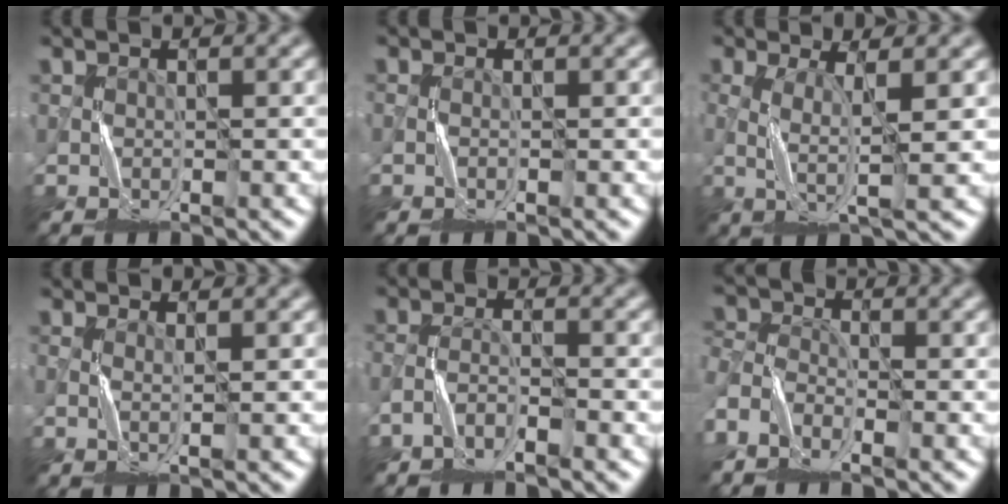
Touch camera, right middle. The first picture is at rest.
{"total": 0.6, "force": [-0.5, -0.2, -0.2], "torque": [0.006, 0.003, -0.011]}
{"total": 2.6, "force": [-0.2, 0.2, 2.6], "torque": [-0.062, 0.004, 0.001]}
{"total": 0.0}
{"total": 2.0, "force": [-2.0, 0.0, 0.3], "torque": [-0.010, 0.008, -0.044]}
{"total": 4.6, "force": [-3.7, 2.1, 1.9], "torque": [-0.047, -0.004, -0.077]}